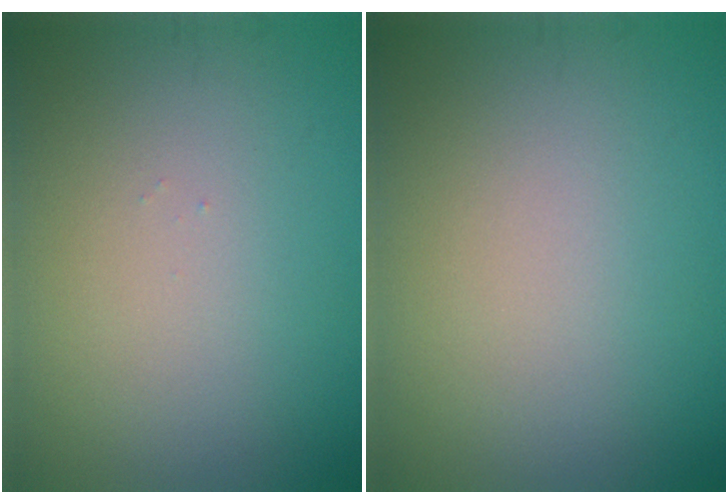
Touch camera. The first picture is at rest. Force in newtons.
{"total": 0.0}